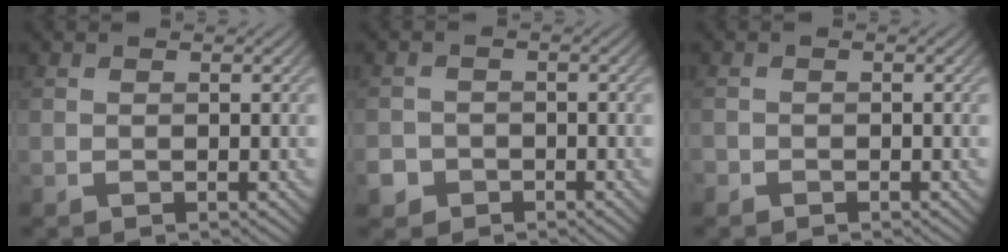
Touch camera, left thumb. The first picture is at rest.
{"total": 2.8, "force": [-1.6, 2.2, 0.5], "torque": [-0.012, -0.003, -0.034]}
{"total": 0.7, "force": [-0.6, 0.5, 0.0], "torque": [0.000, -0.002, -0.012]}